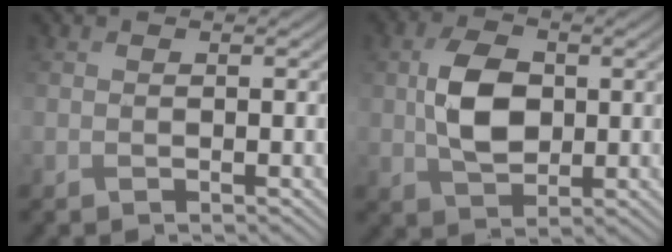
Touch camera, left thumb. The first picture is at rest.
{"total": 6.4, "force": [0.4, 4.3, 4.7], "torque": [-0.101, 0.000, 0.009]}